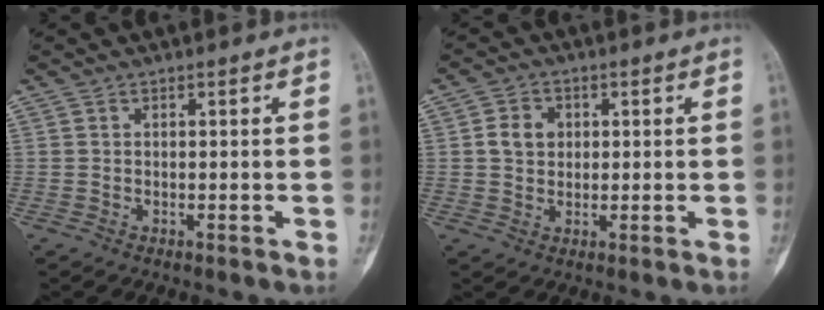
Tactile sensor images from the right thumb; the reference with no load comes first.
{"total": 4.7, "force": [0.8, 3.9, 2.5], "torque": [-0.028, 0.002, 0.012]}